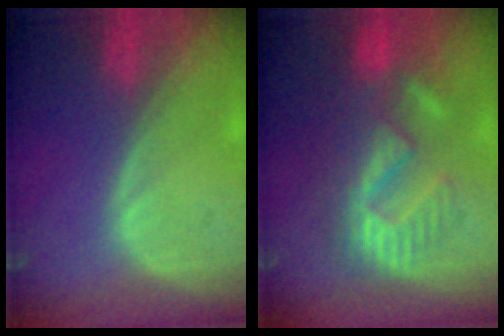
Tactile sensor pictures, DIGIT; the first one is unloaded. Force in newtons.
{"total": 10.5, "press": 9.6, "slide": 4.1}